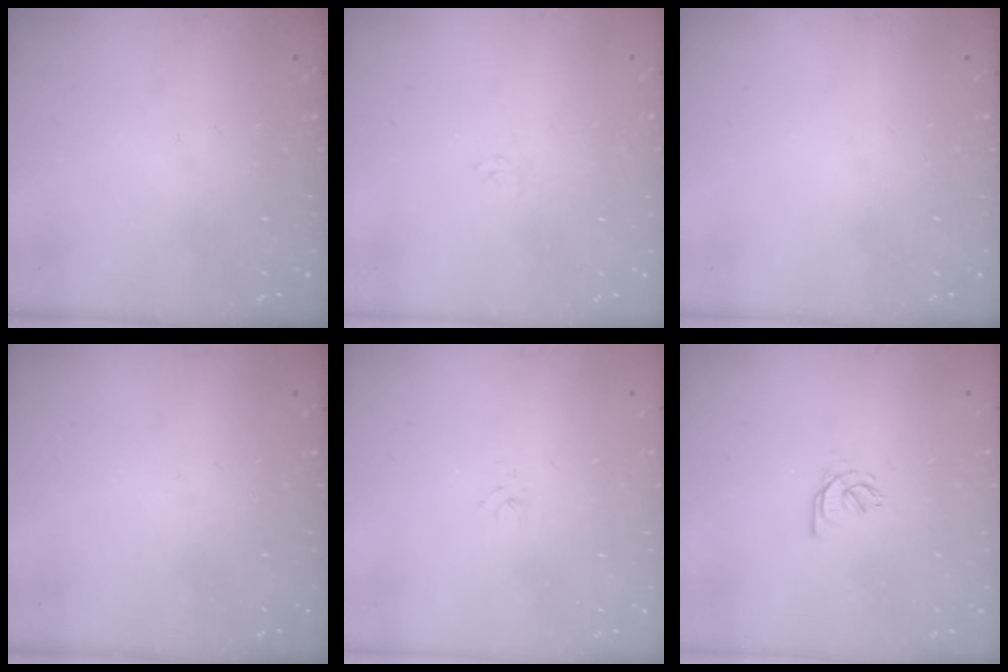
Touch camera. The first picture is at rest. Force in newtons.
{"total": 2.9, "press": 2.9, "slide": 0.3}
{"total": 0.0}
{"total": 0.0}
{"total": 1.0, "press": 1.0, "slide": 0.3}
{"total": 2.4, "press": 2.4, "slide": 0.5}